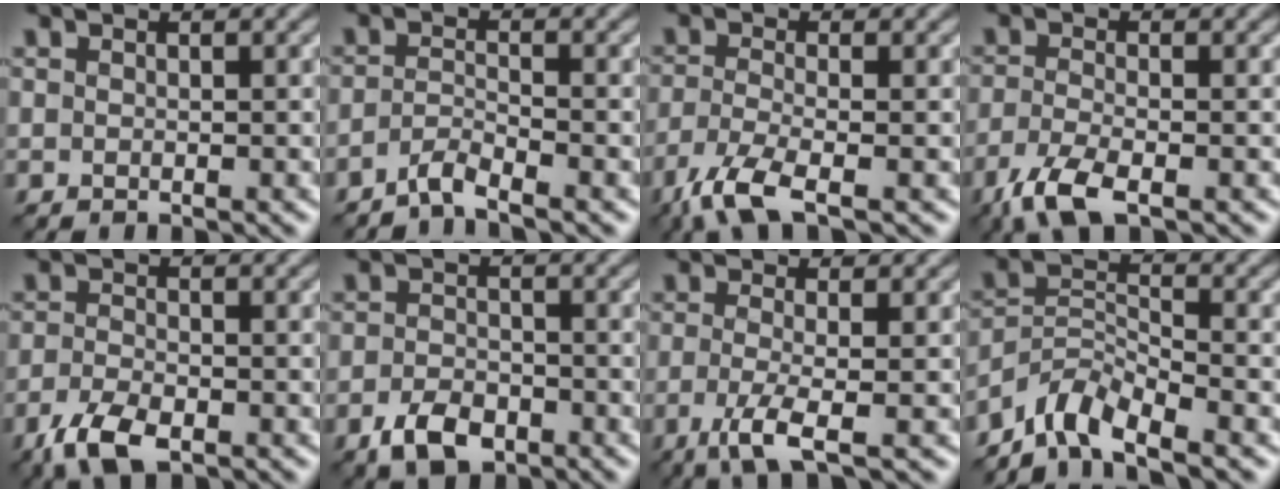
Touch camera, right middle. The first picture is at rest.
{"total": 1.9, "force": [-1.7, 0.2, 0.9], "torque": [-0.017, 0.004, -0.044]}
{"total": 4.6, "force": [-3.0, 1.2, 3.3], "torque": [-0.076, -0.009, -0.071]}
{"total": 4.0, "force": [-2.5, 1.3, 2.8], "torque": [-0.073, -0.010, -0.060]}
{"total": 3.8, "force": [-2.3, 1.7, 2.5], "torque": [-0.058, -0.005, -0.049]}
{"total": 3.4, "force": [-1.9, 2.0, 1.9], "torque": [-0.032, 0.002, -0.040]}
{"total": 3.4, "force": [-1.3, 0.8, 3.1], "torque": [-0.061, -0.006, -0.032]}
{"total": 4.6, "force": [-3.9, 1.4, 2.0], "torque": [-0.032, 0.003, -0.085]}